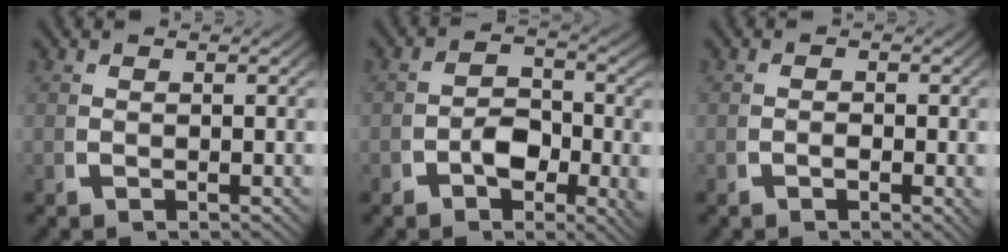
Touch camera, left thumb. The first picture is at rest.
{"total": 3.9, "force": [-0.9, 2.8, 2.5], "torque": [-0.035, -0.016, -0.016]}
{"total": 1.4, "force": [-0.5, 0.9, 0.9], "torque": [-0.013, 0.000, -0.013]}